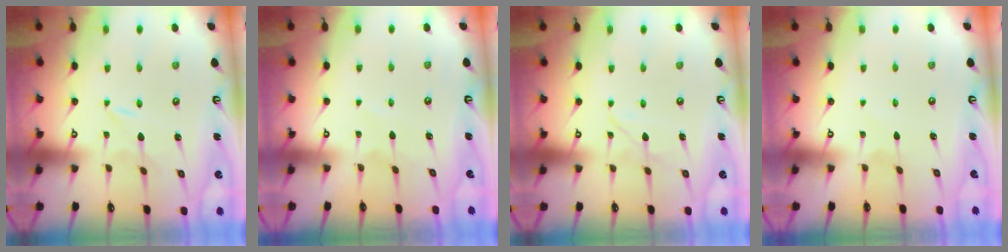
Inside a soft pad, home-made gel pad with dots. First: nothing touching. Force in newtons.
{"total": 0.6, "press": 0.6, "slide": 0.2}
{"total": 2.7, "press": 2.7, "slide": 0.2}
{"total": 1.8, "press": 1.8, "slide": 0.2}